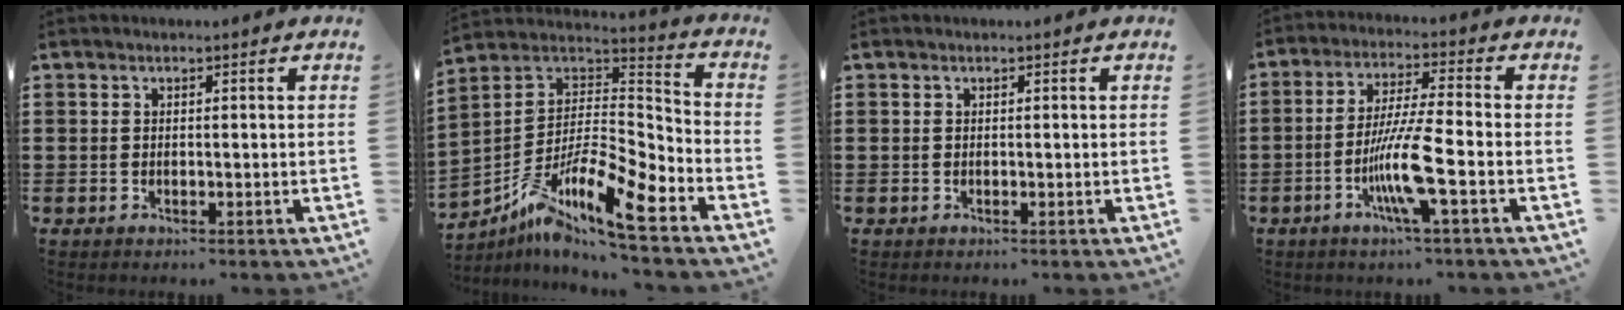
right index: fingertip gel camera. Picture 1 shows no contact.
{"total": 10.7, "force": [-7.8, 1.5, 7.2], "torque": [-0.144, -0.015, -0.157]}
{"total": 0.0}
{"total": 9.1, "force": [-3.4, 0.6, 8.4], "torque": [-0.172, -0.014, -0.067]}